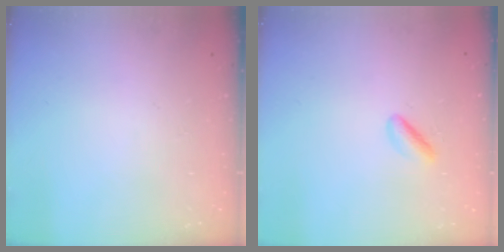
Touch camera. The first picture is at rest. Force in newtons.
{"total": 2.3, "press": 2.1, "slide": 1.0}